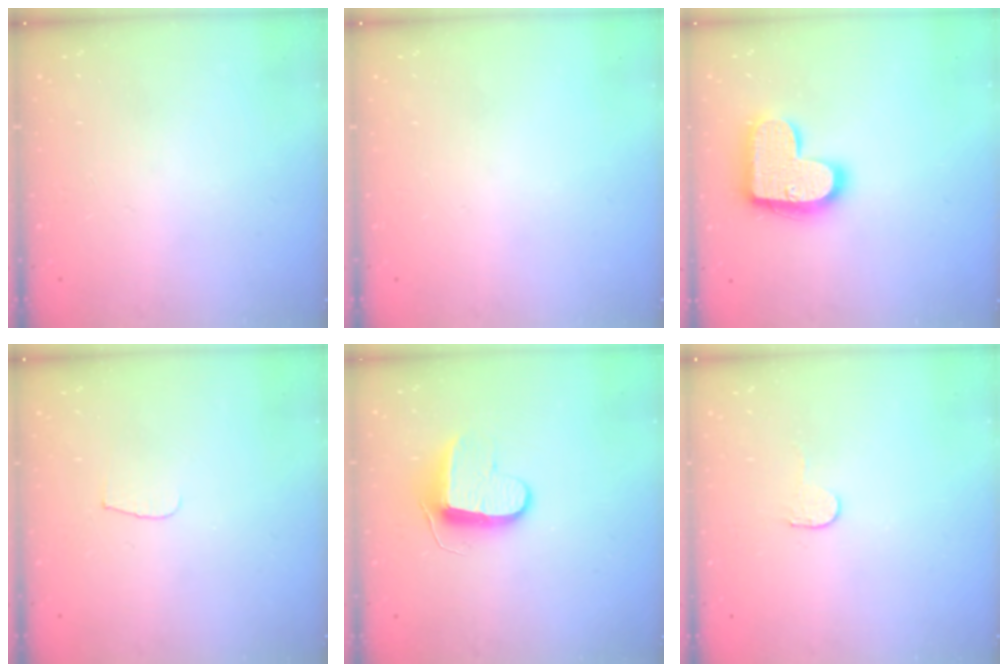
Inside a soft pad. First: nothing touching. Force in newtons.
{"total": 0.0}
{"total": 17.1, "press": 17.1, "slide": 1.0}
{"total": 4.3, "press": 4.2, "slide": 0.4}
{"total": 9.4, "press": 9.4, "slide": 0.5}
{"total": 2.3, "press": 2.3, "slide": 0.2}